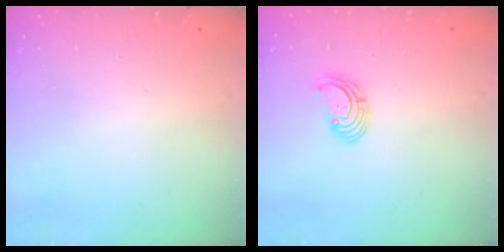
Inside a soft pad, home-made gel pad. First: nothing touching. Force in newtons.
{"total": 2.7, "press": 2.7, "slide": 0.3}